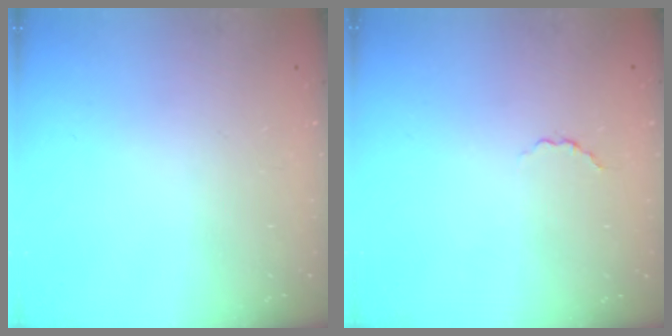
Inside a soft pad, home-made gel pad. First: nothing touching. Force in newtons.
{"total": 1.8, "press": 1.6, "slide": 0.8}